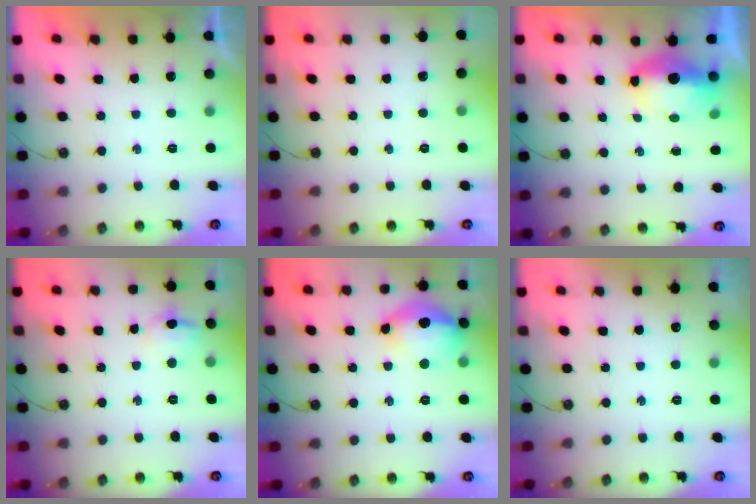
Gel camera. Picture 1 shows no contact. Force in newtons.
{"total": 0.0}
{"total": 7.3, "press": 7.1, "slide": 1.6}
{"total": 7.5, "press": 7.4, "slide": 1.6}
{"total": 21.9, "press": 18.2, "slide": 12.1}
{"total": 12.3, "press": 2.1, "slide": 12.1}